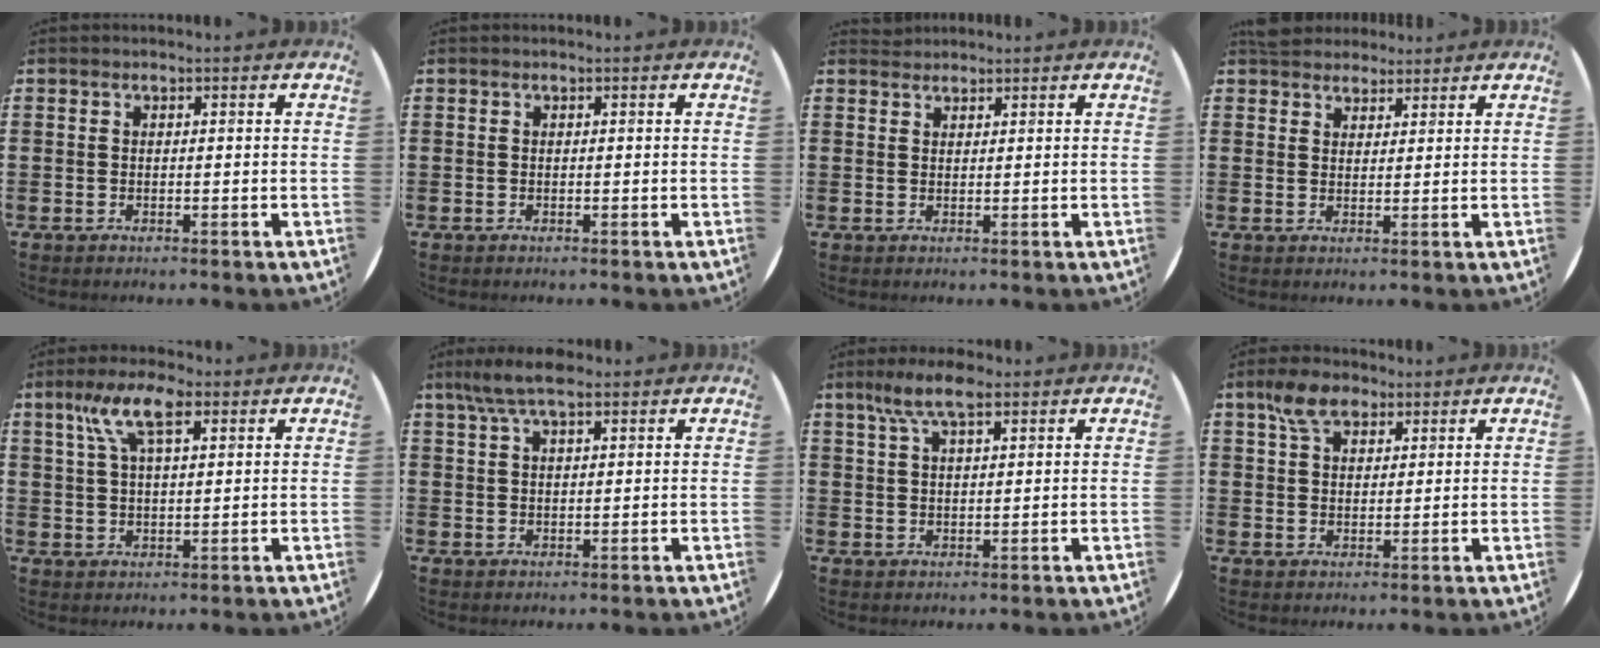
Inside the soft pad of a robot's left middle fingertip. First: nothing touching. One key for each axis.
{"total": 0.0}
{"total": 1.3, "fx": 1.2, "fy": 0.2, "fz": -0.1, "tx": 0.000, "ty": 0.001, "tz": 0.025}
{"total": 3.3, "fx": 3.1, "fy": 1.1, "fz": 0.0, "tx": -0.001, "ty": -0.003, "tz": 0.059}
{"total": 7.3, "fx": 3.9, "fy": 2.8, "fz": 5.5, "tx": -0.113, "ty": 0.009, "tz": 0.067}
{"total": 5.2, "fx": 3.7, "fy": 1.6, "fz": 3.4, "tx": -0.074, "ty": 0.004, "tz": 0.067}
{"total": 6.3, "fx": 4.1, "fy": 2.1, "fz": 4.3, "tx": -0.086, "ty": 0.003, "tz": 0.071}
{"total": 5.5, "fx": 3.8, "fy": 3.1, "fz": 2.6, "tx": -0.056, "ty": 0.007, "tz": 0.070}